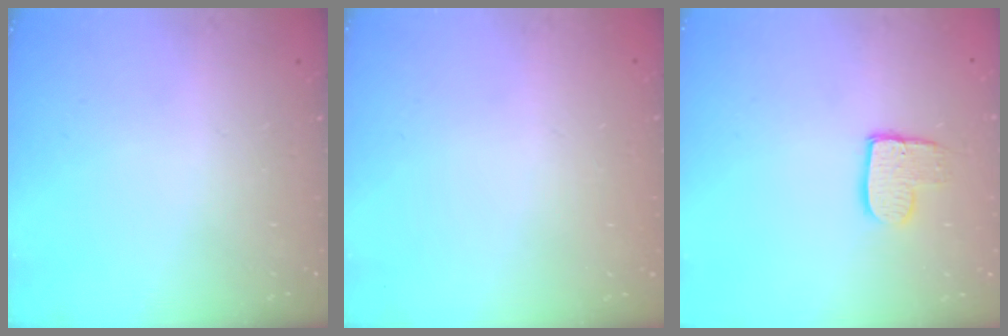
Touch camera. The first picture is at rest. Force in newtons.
{"total": 0.0}
{"total": 9.0, "press": 9.0, "slide": 0.7}